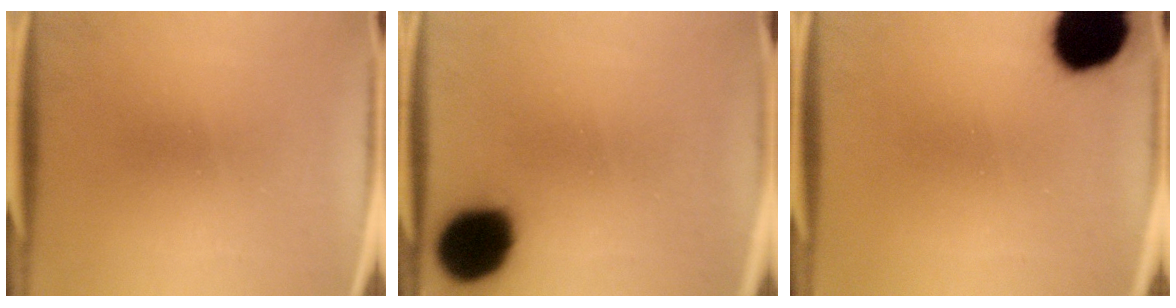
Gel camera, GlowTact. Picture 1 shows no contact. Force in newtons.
{"total": 17.8}
{"total": 17.4}